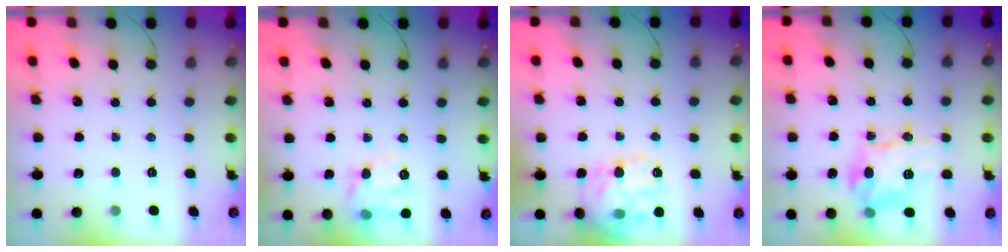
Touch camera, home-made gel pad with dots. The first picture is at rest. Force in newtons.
{"total": 11.5, "press": 11.4, "slide": 0.7}
{"total": 14.5, "press": 14.5, "slide": 1.3}
{"total": 12.5, "press": 12.4, "slide": 1.6}